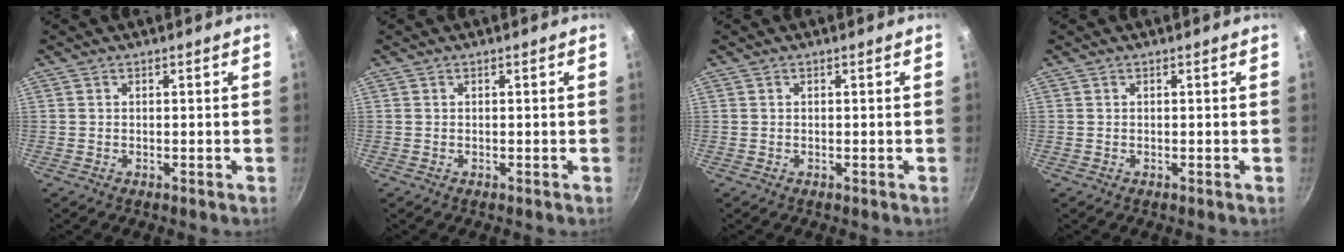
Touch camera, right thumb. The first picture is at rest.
{"total": 0.0}
{"total": 0.0}
{"total": 0.0}